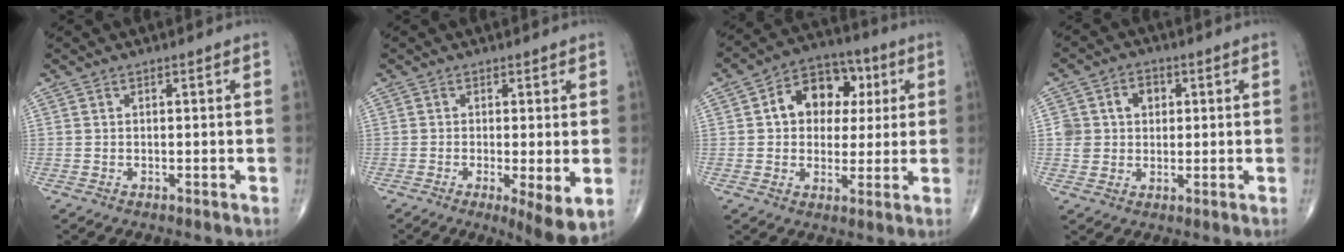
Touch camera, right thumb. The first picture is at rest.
{"total": 6.7, "force": [-1.5, 1.5, 6.4], "torque": [-0.101, -0.022, -0.025]}
{"total": 12.8, "force": [2.9, 9.6, 8.0], "torque": [-0.075, 0.014, 0.038]}
{"total": 6.7, "force": [1.6, 5.8, 3.0], "torque": [-0.016, 0.001, 0.027]}